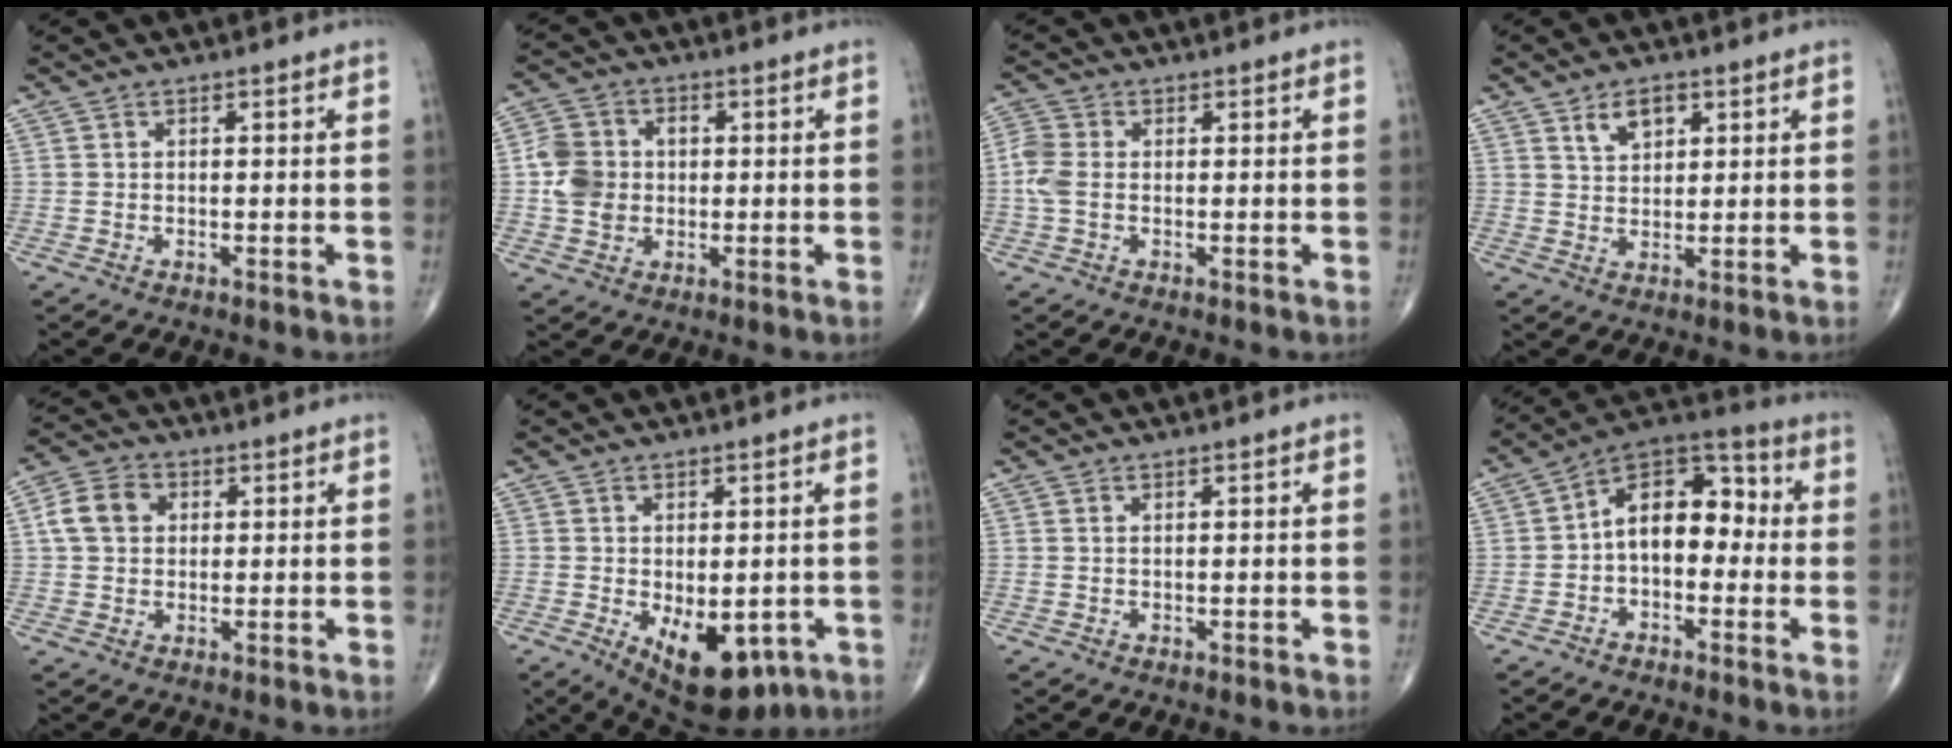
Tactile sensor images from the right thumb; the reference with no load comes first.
{"total": 8.1, "force": [-0.1, 6.9, 4.2], "torque": [-0.068, 0.014, -0.007]}
{"total": 4.4, "force": [-0.4, 2.8, 3.3], "torque": [-0.101, 0.009, -0.015]}
{"total": 4.9, "force": [2.5, 2.9, 3.0], "torque": [-0.035, -0.012, 0.046]}
{"total": 7.0, "force": [1.4, 5.5, 4.1], "torque": [-0.066, 0.011, 0.020]}
{"total": 13.2, "force": [-4.4, 7.1, 10.2], "torque": [-0.131, -0.009, -0.044]}
{"total": 0.0}
{"total": 12.3, "force": [-0.7, 7.9, 9.4], "torque": [-0.115, 0.045, -0.030]}